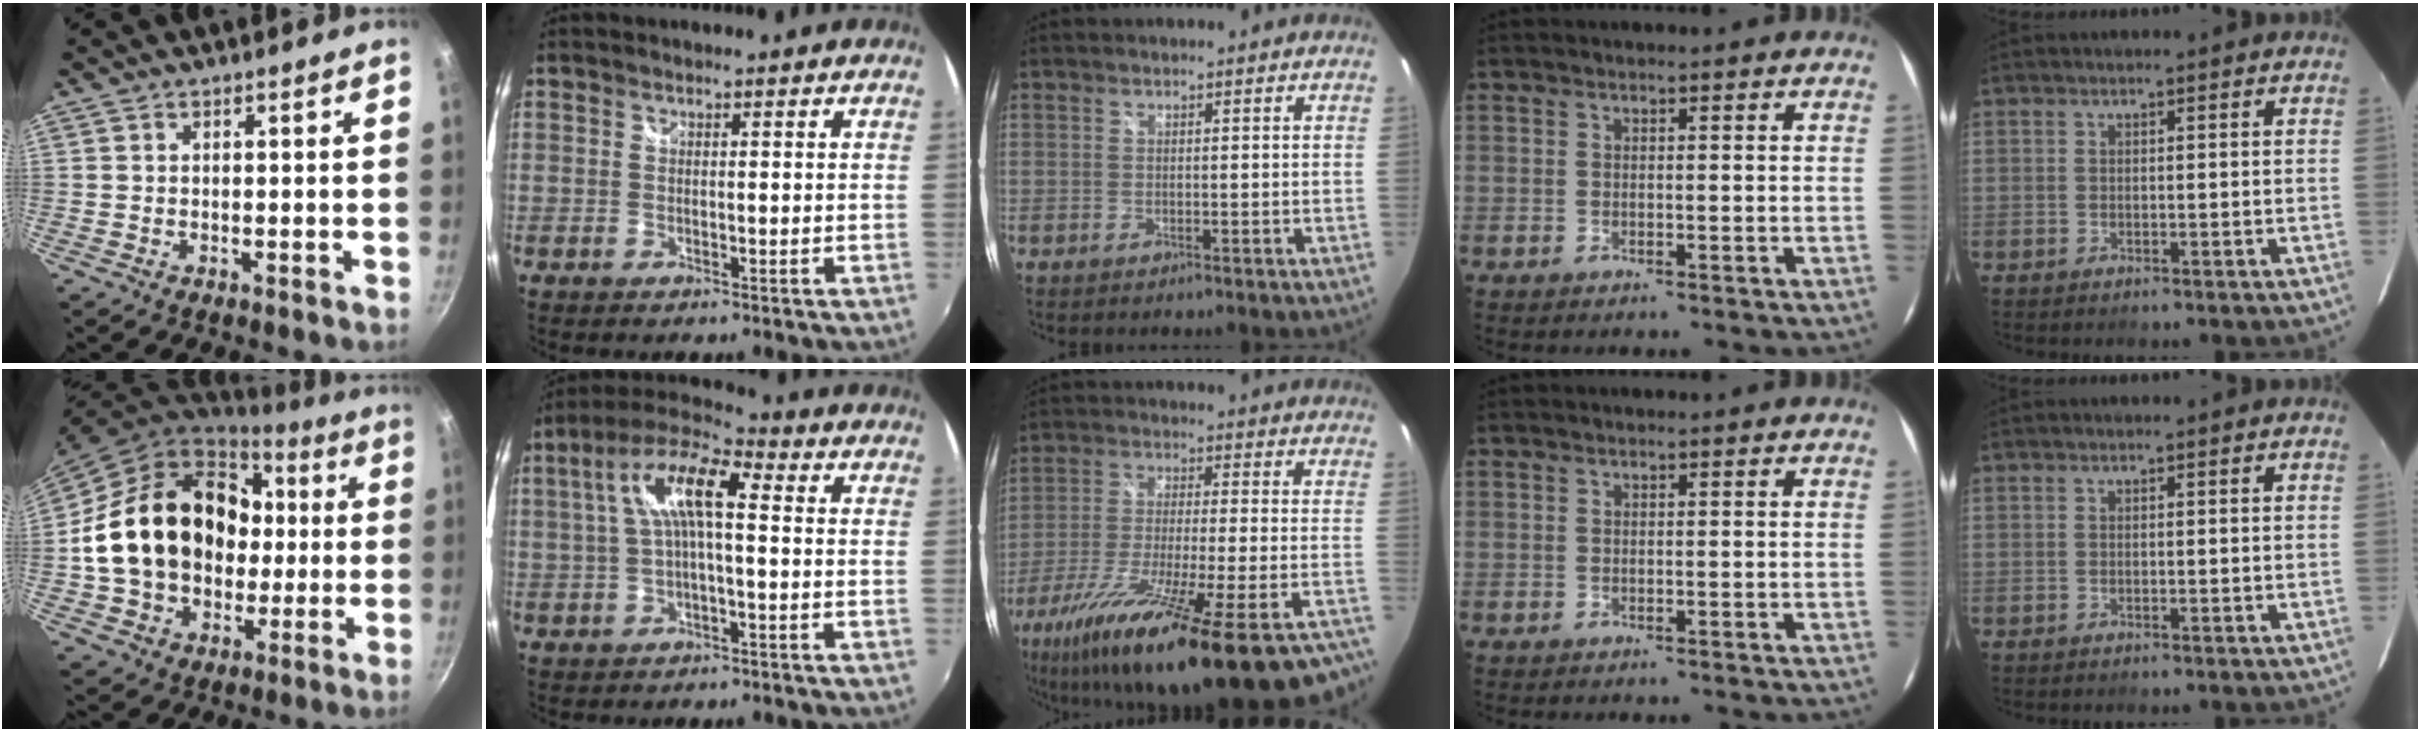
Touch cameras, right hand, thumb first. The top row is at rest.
{"thumb": {"total": 24.4, "force": [1.4, 19.1, 15.1], "torque": [-0.242, 0.042, 0.037]}, "index": {"total": 10.5, "force": [1.0, 3.1, 10.0], "torque": [-0.198, 0.027, 0.015]}, "middle": {"total": 33.4, "force": [-25.0, 5.9, 21.4], "torque": [-0.364, -0.092, -0.370]}}